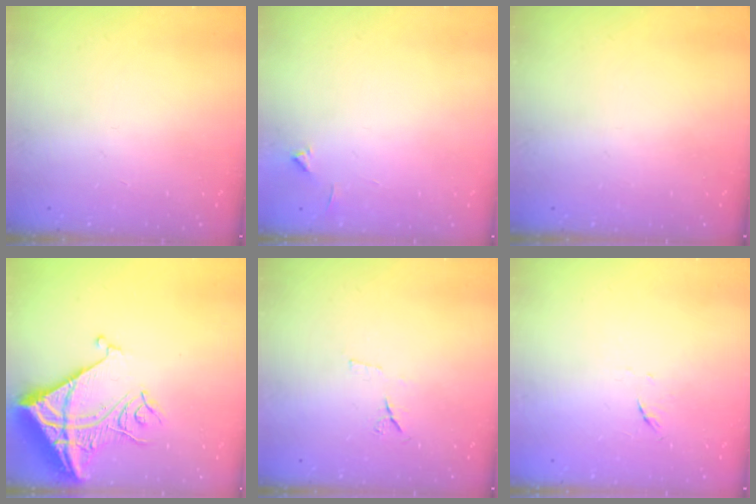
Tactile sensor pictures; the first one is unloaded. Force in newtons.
{"total": 4.0, "press": 3.9, "slide": 0.5}
{"total": 0.0}
{"total": 16.8, "press": 16.6, "slide": 2.1}
{"total": 6.2, "press": 6.2, "slide": 0.9}
{"total": 4.8, "press": 4.7, "slide": 1.0}